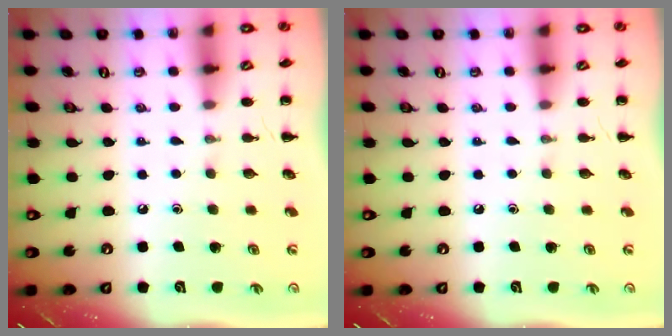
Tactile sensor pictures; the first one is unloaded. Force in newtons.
{"total": 0.0}